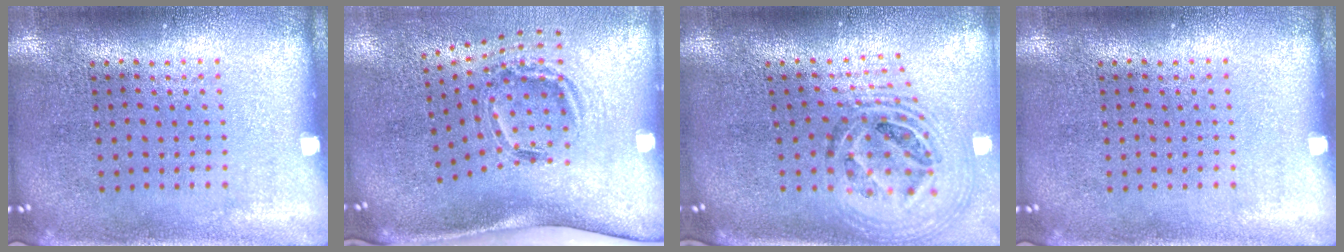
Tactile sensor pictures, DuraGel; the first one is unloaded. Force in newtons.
{"total": 2.0, "press": 1.3, "slide": 1.5}
{"total": 1.7, "press": 1.4, "slide": 0.9}
{"total": 0.0}